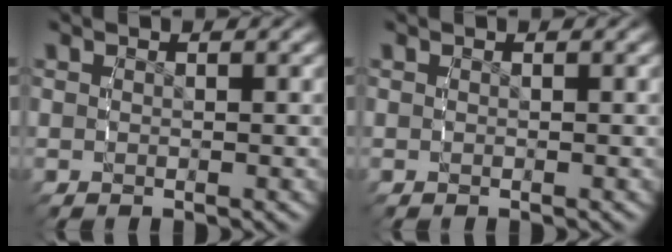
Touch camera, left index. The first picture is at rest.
{"total": 0.0}